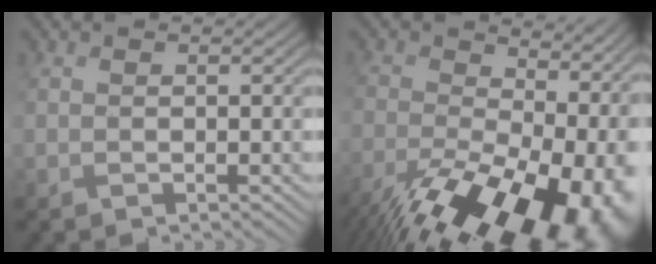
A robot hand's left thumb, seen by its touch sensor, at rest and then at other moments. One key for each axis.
{"total": 19.7, "fx": -8.8, "fy": 10.6, "fz": 14.1, "tx": -0.229, "ty": -0.037, "tz": -0.123}